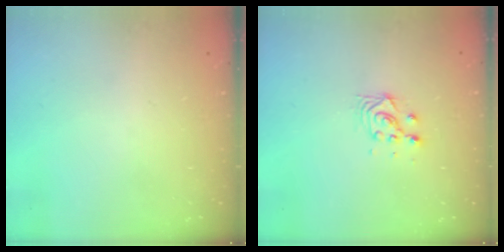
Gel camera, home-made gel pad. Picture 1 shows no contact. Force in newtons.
{"total": 4.0, "press": 3.8, "slide": 1.1}